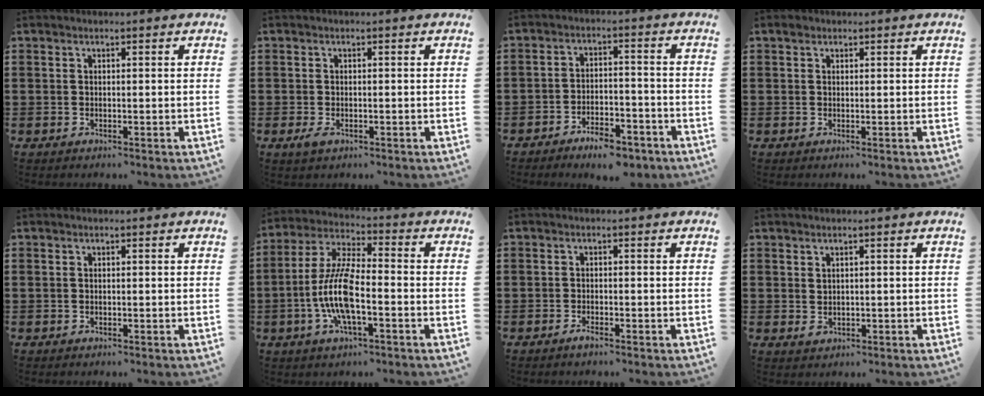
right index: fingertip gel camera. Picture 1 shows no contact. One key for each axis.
{"total": 1.3, "fx": -0.6, "fy": 0.8, "fz": 1.0, "tx": -0.019, "ty": -0.002, "tz": -0.010}
{"total": 5.4, "fx": -4.8, "fy": 1.1, "fz": 2.1, "tx": -0.033, "ty": 0.010, "tz": -0.088}
{"total": 0.8, "fx": 0.5, "fy": 0.6, "fz": 0.3, "tx": -0.007, "ty": 0.003, "tz": 0.009}
{"total": 0.0}
{"total": 10.0, "fx": -2.7, "fy": 3.1, "fz": 9.2, "tx": -0.214, "ty": -0.012, "tz": -0.060}
{"total": 1.1, "fx": -0.9, "fy": 0.0, "fz": 0.6, "tx": -0.014, "ty": -0.008, "tz": -0.016}
{"total": 1.1, "fx": 0.5, "fy": 0.8, "fz": 0.7, "tx": -0.016, "ty": 0.002, "tz": 0.011}